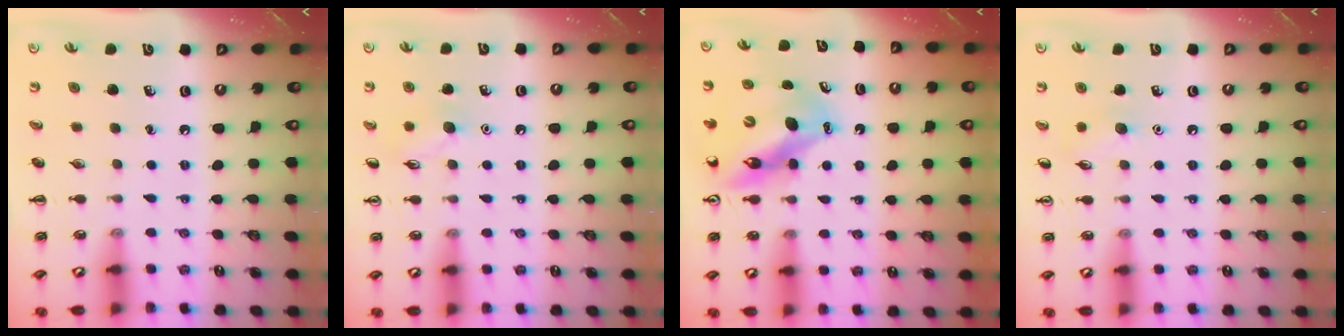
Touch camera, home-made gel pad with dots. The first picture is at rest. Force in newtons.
{"total": 6.8, "press": 6.7, "slide": 1.3}
{"total": 11.8, "press": 11.2, "slide": 3.8}
{"total": 5.7, "press": 5.6, "slide": 1.3}